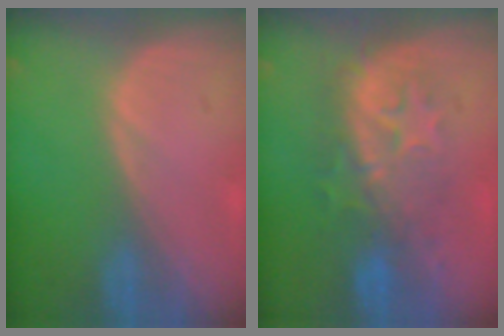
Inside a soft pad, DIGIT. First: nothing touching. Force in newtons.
{"total": 8.2, "press": 8.2, "slide": 1.0}